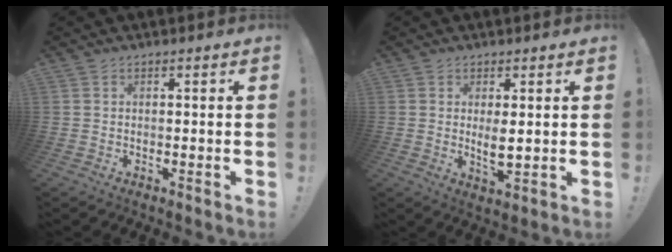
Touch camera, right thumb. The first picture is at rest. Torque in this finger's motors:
{"motor_torque": [-0.16, 0.27, 0.44, -0.13, 0.17]}